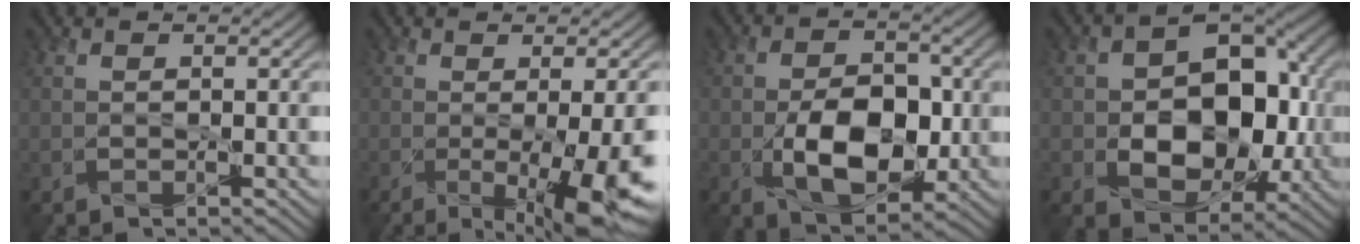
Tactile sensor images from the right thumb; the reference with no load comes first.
{"total": 7.8, "force": [-2.5, 1.6, 7.2], "torque": [-0.113, -0.025, -0.027]}
{"total": 9.1, "force": [-2.1, 5.4, 7.0], "torque": [-0.119, -0.006, -0.035]}
{"total": 13.0, "force": [-1.5, 9.0, 9.3], "torque": [-0.134, -0.005, -0.025]}